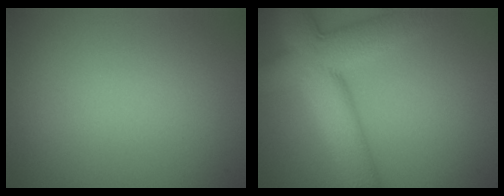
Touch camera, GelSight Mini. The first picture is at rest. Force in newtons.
{"total": 9.2, "press": 9.2, "slide": 0.5}